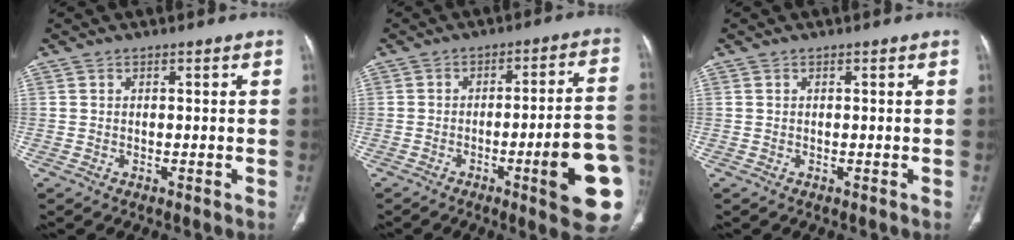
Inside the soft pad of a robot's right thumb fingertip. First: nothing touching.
{"total": 15.5, "force": [-4.8, 2.2, 14.5], "torque": [-0.161, 0.022, -0.060]}
{"total": 0.0}